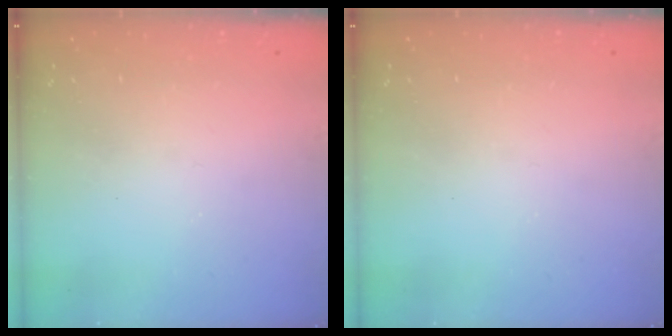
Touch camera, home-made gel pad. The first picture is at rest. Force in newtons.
{"total": 0.0}